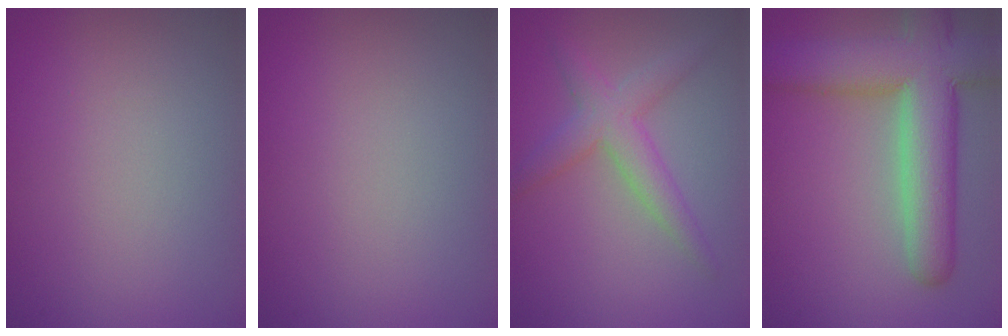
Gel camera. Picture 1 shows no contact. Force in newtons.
{"total": 0.0}
{"total": 3.3, "press": 3.3, "slide": 0.1}
{"total": 9.7, "press": 9.7, "slide": 0.7}